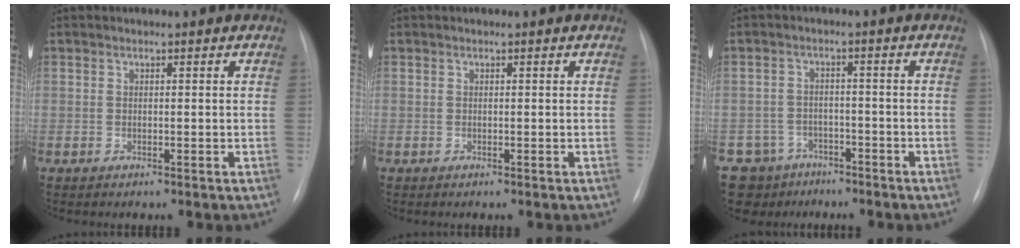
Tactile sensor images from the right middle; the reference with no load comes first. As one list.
[{"total": 0.0}, {"total": 7.0, "force": [-4.9, 5.0, 0.0], "torque": [0.005, 0.018, -0.073]}]